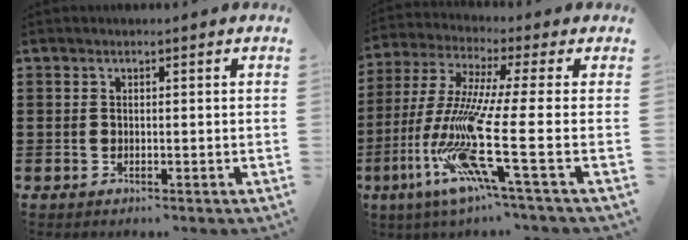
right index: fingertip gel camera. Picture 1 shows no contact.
{"total": 14.0, "force": [-3.1, 1.0, 13.7], "torque": [-0.311, -0.026, -0.068]}